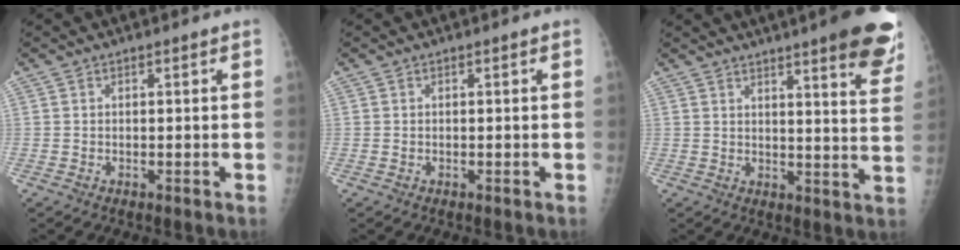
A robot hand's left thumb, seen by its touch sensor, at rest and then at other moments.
{"total": 0.0}
{"total": 15.1, "force": [10.3, 2.0, 10.9], "torque": [-0.107, -0.048, 0.114]}